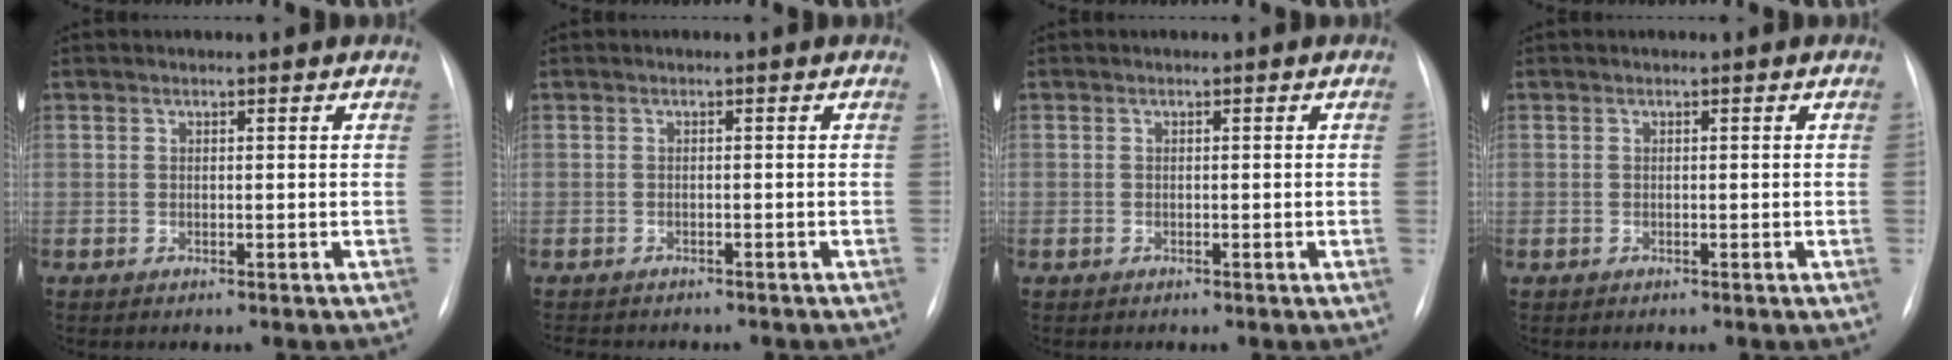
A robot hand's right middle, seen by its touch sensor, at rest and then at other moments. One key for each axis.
{"total": 5.5, "fx": -4.8, "fy": 1.9, "fz": 2.0, "tx": -0.030, "ty": -0.004, "tz": -0.058}
{"total": 0.7, "fx": -0.1, "fy": -0.3, "fz": 0.7, "tx": -0.009, "ty": 0.000, "tz": 0.001}
{"total": 0.5, "fx": 0.0, "fy": -0.2, "fz": 0.5, "tx": -0.006, "ty": 0.000, "tz": 0.001}